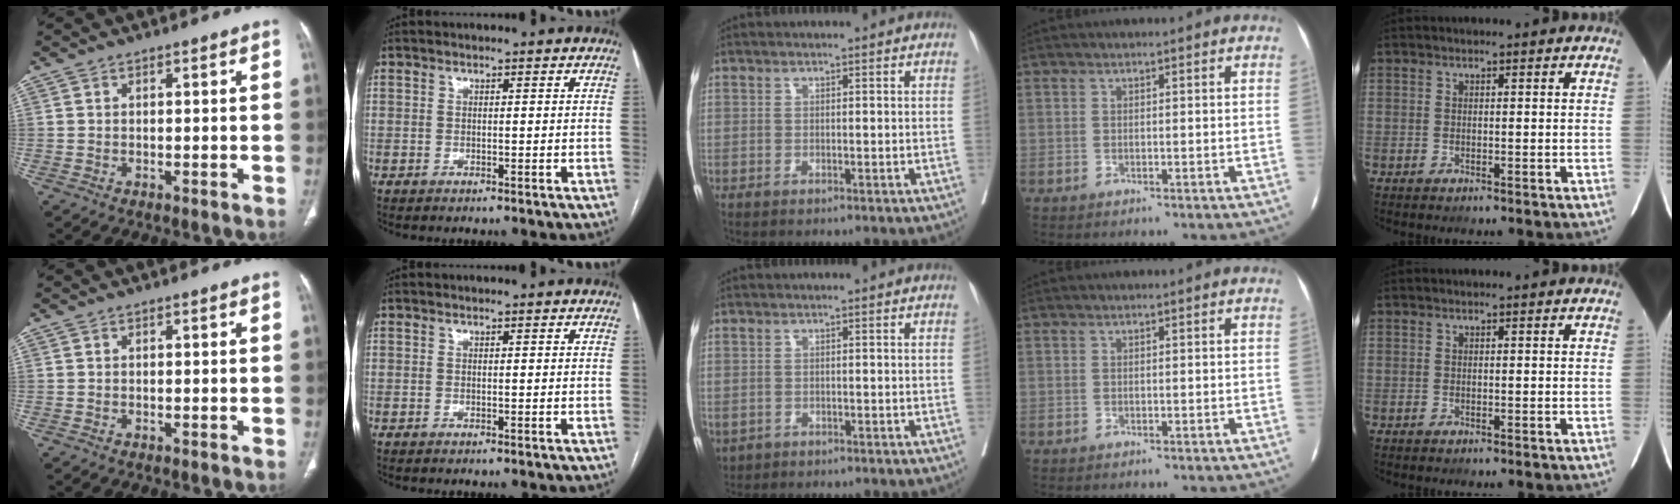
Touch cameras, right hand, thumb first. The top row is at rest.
{"middle": {"total": 2.3, "force": [-1.2, 1.7, 0.9], "torque": [-0.019, -0.003, -0.015]}}